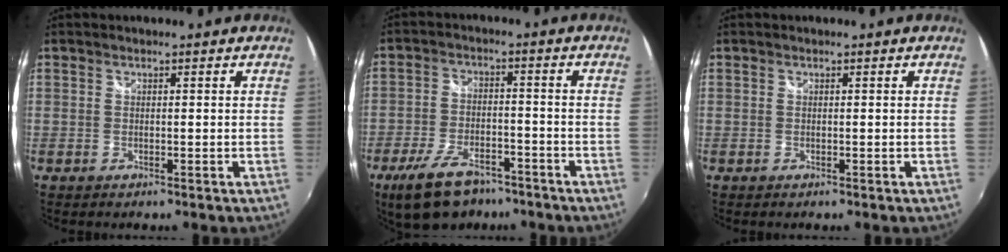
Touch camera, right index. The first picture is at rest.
{"total": 12.5, "force": [-8.8, 5.8, 6.8], "torque": [-0.153, -0.010, -0.148]}
{"total": 0.0}